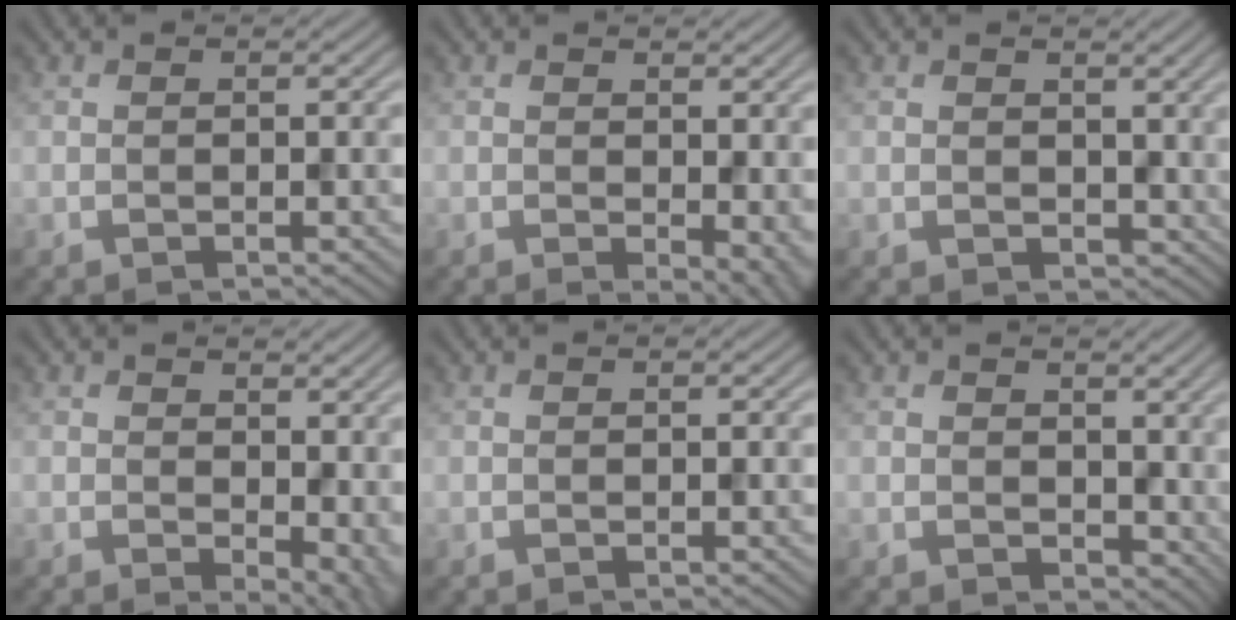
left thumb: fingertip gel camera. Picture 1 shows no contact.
{"total": 4.4, "force": [-0.2, 2.2, 3.8], "torque": [-0.047, -0.010, 0.006]}
{"total": 3.4, "force": [0.9, 2.6, 2.1], "torque": [-0.044, -0.009, 0.019]}
{"total": 6.5, "force": [0.4, 3.8, 5.2], "torque": [-0.067, -0.015, 0.017]}
{"total": 0.0}
{"total": 4.2, "force": [1.3, 3.1, 2.6], "torque": [-0.053, -0.011, 0.026]}